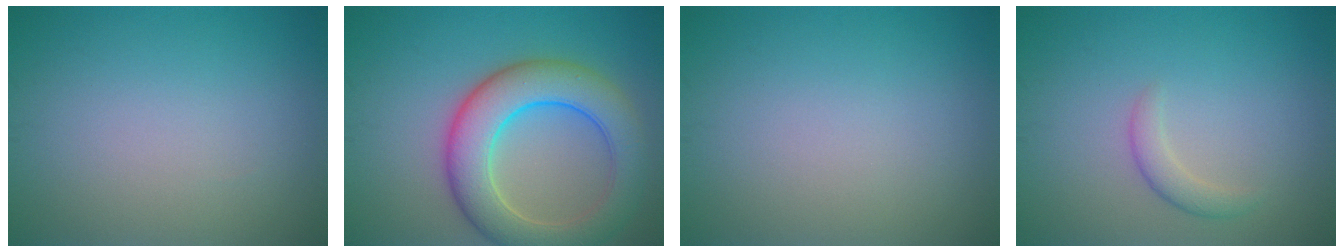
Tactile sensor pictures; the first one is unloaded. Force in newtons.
{"total": 8.3, "press": 8.3, "slide": 0.5}
{"total": 0.0}
{"total": 1.7, "press": 1.7, "slide": 0.1}